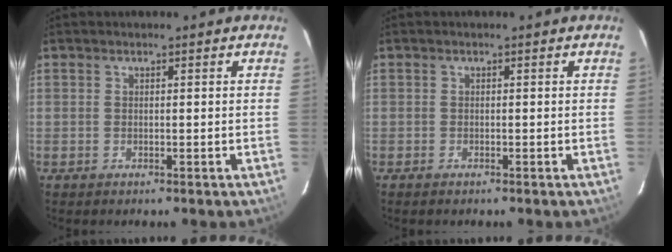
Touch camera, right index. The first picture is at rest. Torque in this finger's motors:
{"motor_torque": [0.05, 0.05, 0.00, 0.01]}